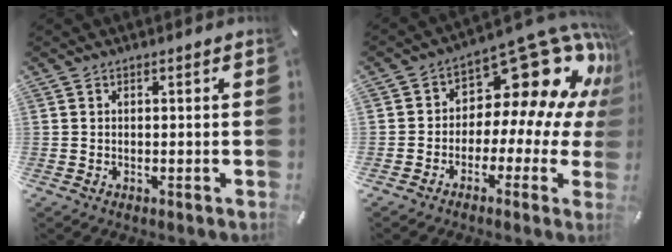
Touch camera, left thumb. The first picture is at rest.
{"total": 17.9, "force": [8.6, 10.2, 11.9], "torque": [-0.167, -0.071, 0.146]}